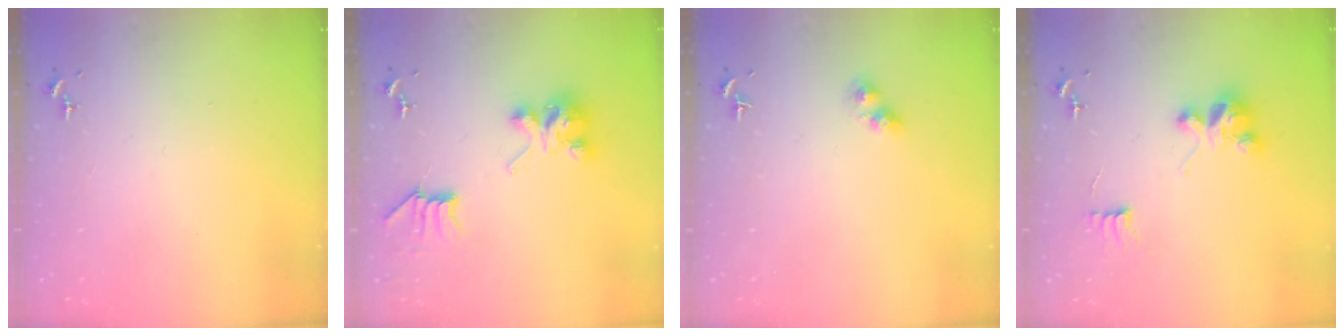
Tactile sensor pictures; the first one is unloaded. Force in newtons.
{"total": 8.0, "press": 8.0, "slide": 0.1}
{"total": 5.7, "press": 5.7, "slide": 0.2}
{"total": 9.0, "press": 9.0, "slide": 0.3}